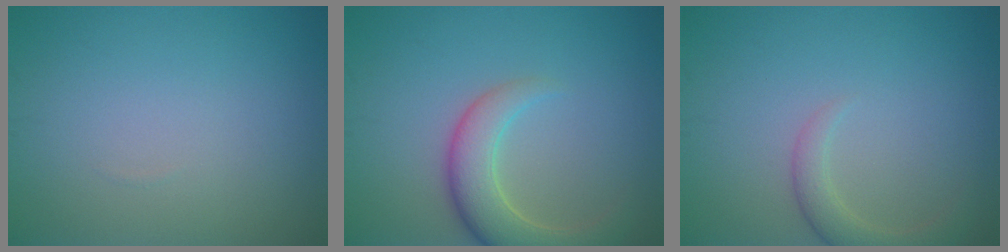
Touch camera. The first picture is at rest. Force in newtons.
{"total": 5.4, "press": 5.3, "slide": 0.4}
{"total": 2.6, "press": 2.5, "slide": 0.4}